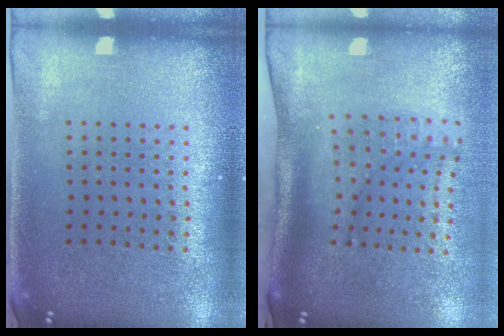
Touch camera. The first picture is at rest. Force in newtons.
{"total": 2.2, "press": 1.5, "slide": 1.6}